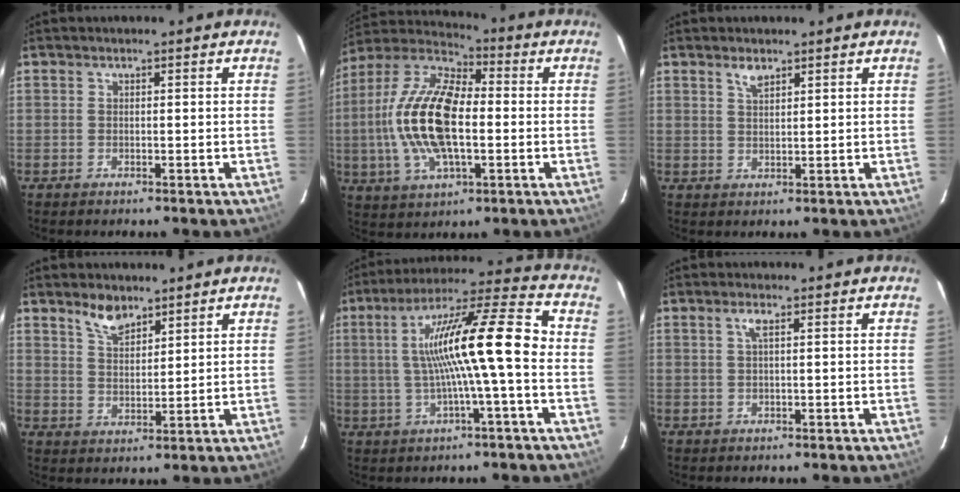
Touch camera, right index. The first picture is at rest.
{"total": 18.9, "force": [-1.3, 8.5, 16.8], "torque": [-0.345, 0.009, -0.032]}
{"total": 2.3, "force": [1.7, 0.9, 1.3], "torque": [-0.023, 0.004, 0.032]}
{"total": 5.2, "force": [4.1, 2.2, 2.4], "torque": [-0.041, 0.003, 0.078]}
{"total": 15.5, "force": [-0.4, 0.5, 15.5], "torque": [-0.266, 0.027, -0.003]}
{"total": 1.4, "force": [0.5, -0.1, 1.3], "torque": [-0.026, 0.003, 0.009]}